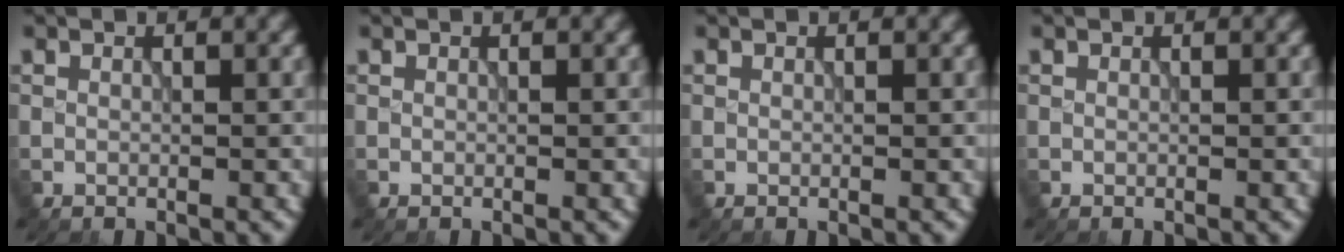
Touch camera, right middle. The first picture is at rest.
{"total": 0.0}
{"total": 0.0}
{"total": 0.0}